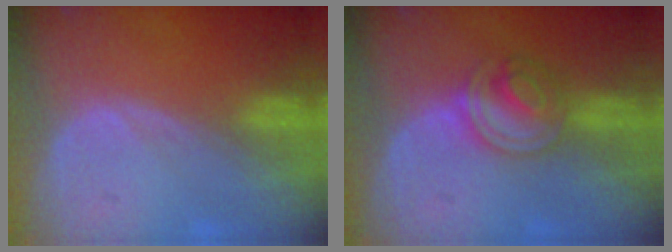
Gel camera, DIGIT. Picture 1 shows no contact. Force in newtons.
{"total": 5.6, "press": 5.5, "slide": 1.3}